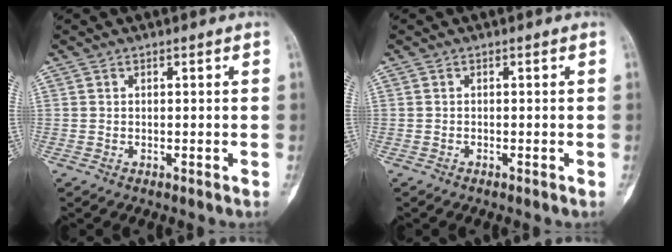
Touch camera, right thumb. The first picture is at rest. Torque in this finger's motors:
{"motor_torque": [0.15, 0.05, -0.04, -0.12, -0.11]}